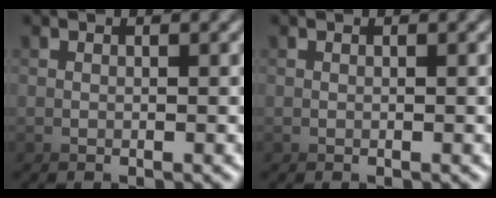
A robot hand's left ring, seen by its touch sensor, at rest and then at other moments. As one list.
[{"total": 0.0}]